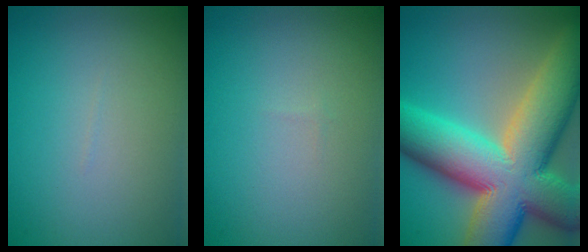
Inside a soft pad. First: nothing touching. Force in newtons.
{"total": 0.0}
{"total": 17.3, "press": 17.3, "slide": 0.9}